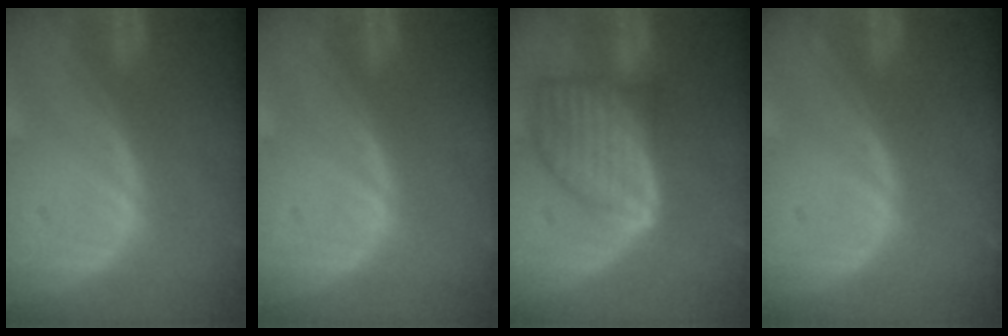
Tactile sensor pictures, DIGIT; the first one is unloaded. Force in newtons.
{"total": 0.0}
{"total": 9.1, "press": 9.1, "slide": 0.4}
{"total": 0.0}